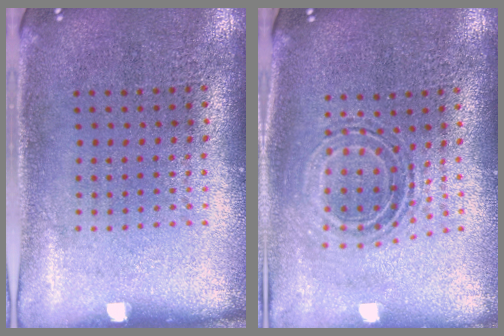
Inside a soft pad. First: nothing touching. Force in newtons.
{"total": 0.7, "press": 0.7, "slide": 0.1}